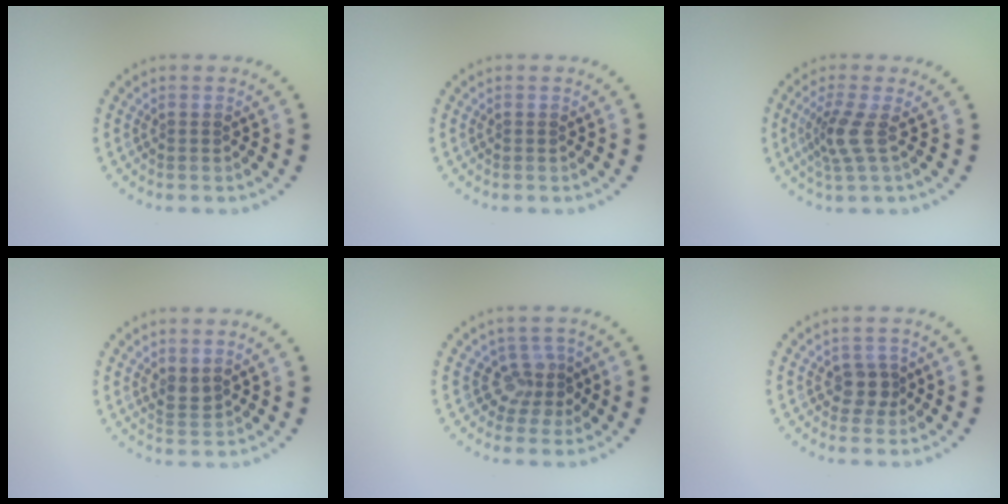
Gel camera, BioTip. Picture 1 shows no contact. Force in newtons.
{"total": 0.0}
{"total": 2.7, "press": 1.9, "slide": 1.9}
{"total": 1.3, "press": 1.1, "slide": 0.6}
{"total": 2.8, "press": 2.0, "slide": 1.9}
{"total": 1.9, "press": 1.6, "slide": 1.0}